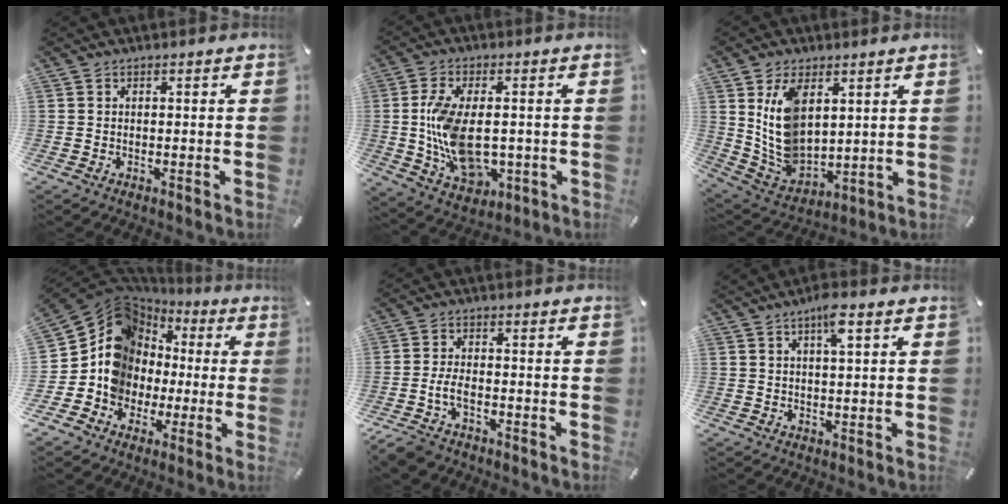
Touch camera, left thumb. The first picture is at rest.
{"total": 12.8, "force": [-0.5, 7.9, 10.0], "torque": [-0.218, -0.001, -0.007]}
{"total": 12.1, "force": [4.4, 7.9, 8.0], "torque": [-0.186, -0.021, 0.080]}
{"total": 12.3, "force": [-1.0, 12.0, 2.6], "torque": [-0.069, -0.030, -0.007]}
{"total": 5.1, "force": [-2.9, 2.6, 3.2], "torque": [-0.079, 0.009, -0.059]}
{"total": 4.9, "force": [2.3, 0.9, 4.2], "torque": [-0.081, 0.001, 0.037]}